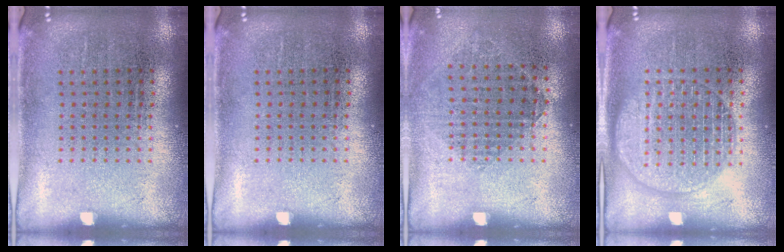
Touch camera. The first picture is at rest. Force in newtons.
{"total": 0.0}
{"total": 0.8, "press": 0.8, "slide": 0.3}
{"total": 1.7, "press": 1.7, "slide": 0.1}